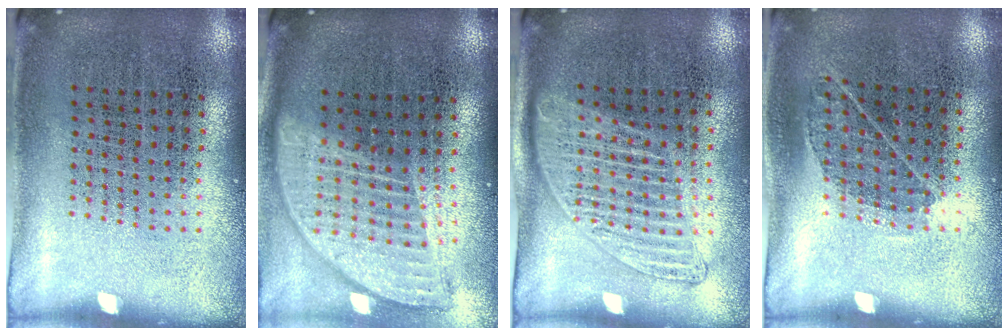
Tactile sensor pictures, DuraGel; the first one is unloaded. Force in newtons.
{"total": 1.9, "press": 1.5, "slide": 1.1}
{"total": 1.4, "press": 1.3, "slide": 0.6}
{"total": 0.8, "press": 0.6, "slide": 0.5}